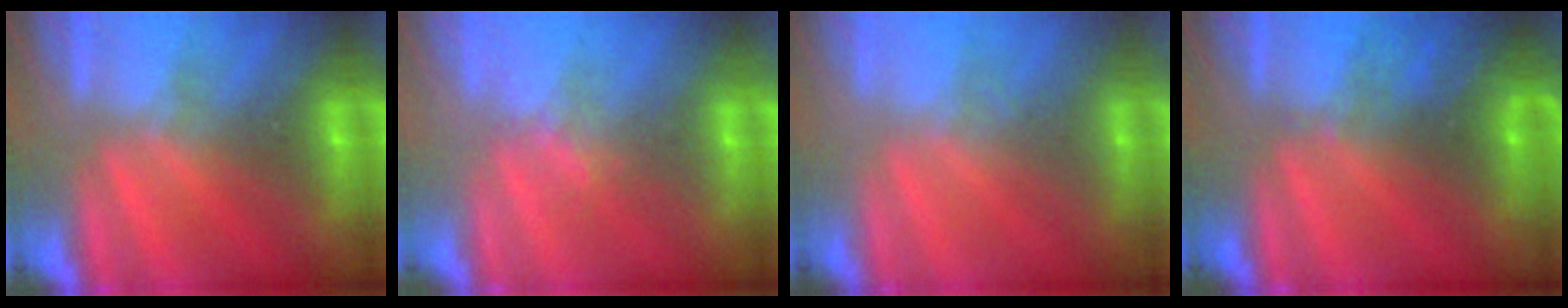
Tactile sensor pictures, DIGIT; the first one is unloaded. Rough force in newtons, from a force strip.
{"total": 2.2}
{"total": 1.8}
{"total": 2.8}